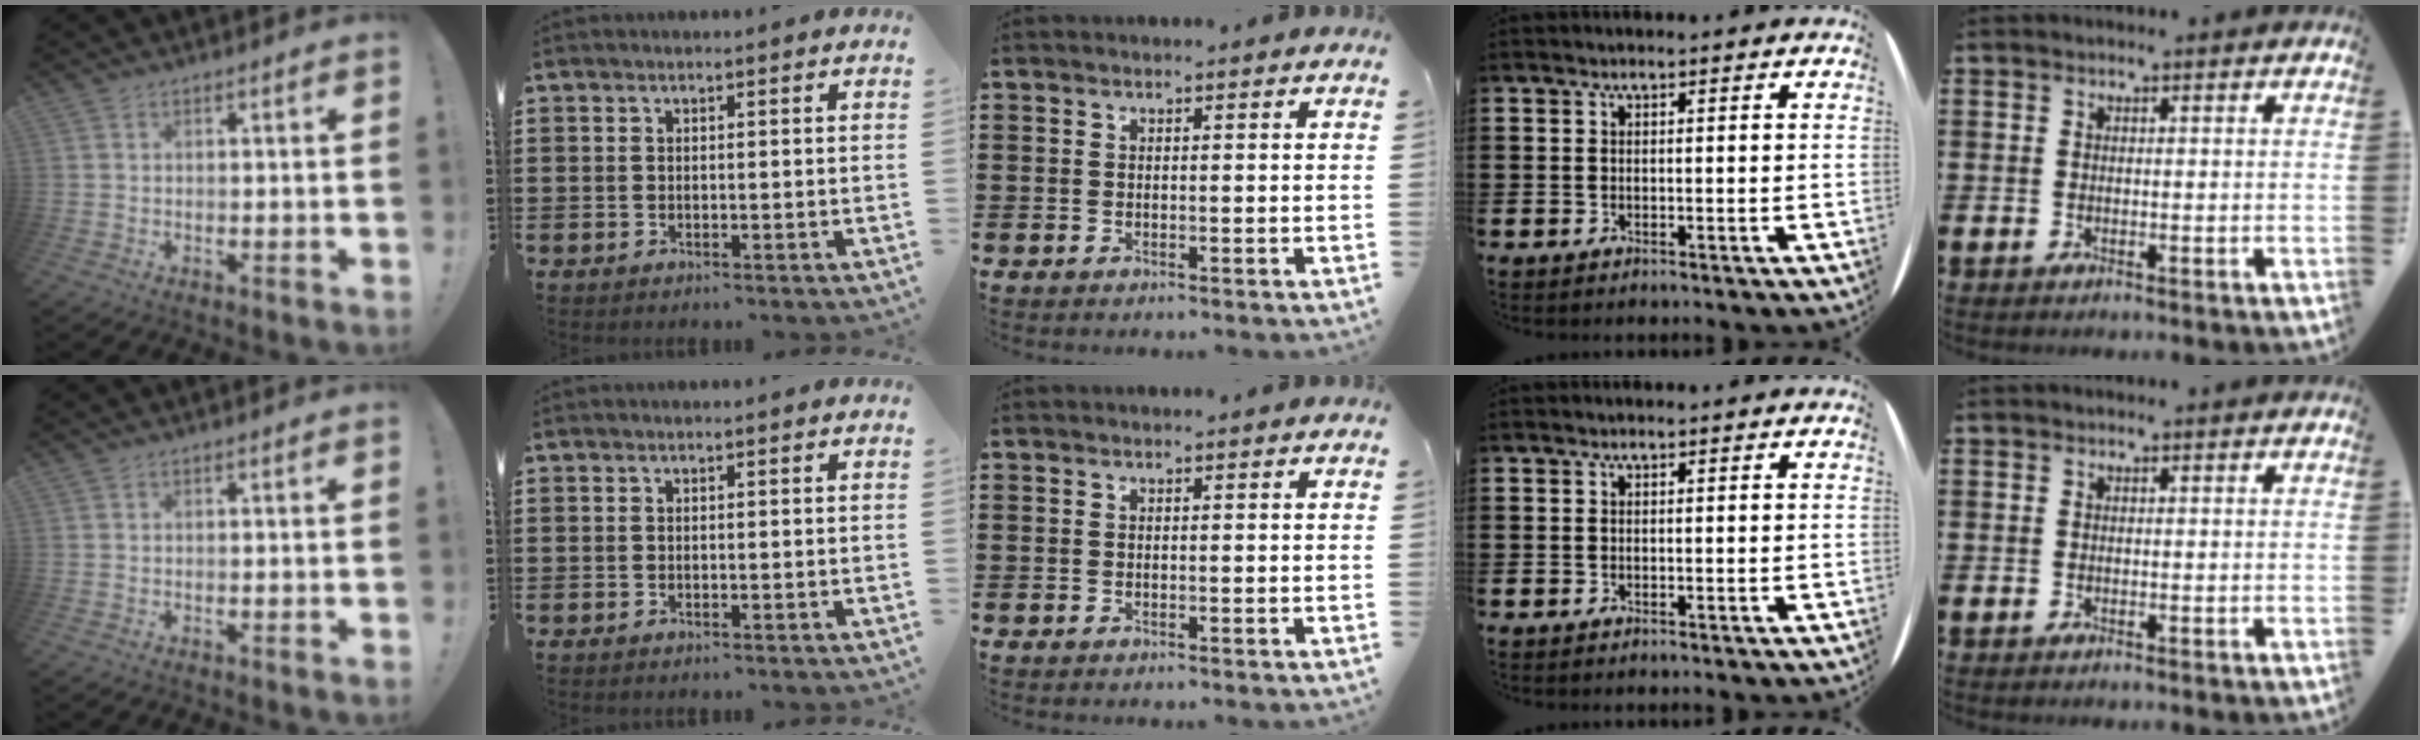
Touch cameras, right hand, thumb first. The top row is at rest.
{}